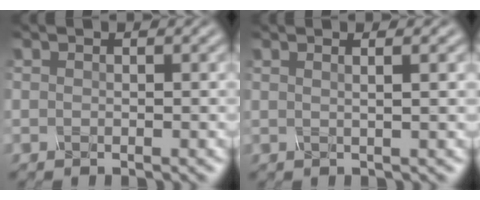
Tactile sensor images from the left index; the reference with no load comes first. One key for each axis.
{"total": 3.4, "fx": 1.4, "fy": 1.5, "fz": 2.7, "tx": -0.015, "ty": 0.017, "tz": -0.014}